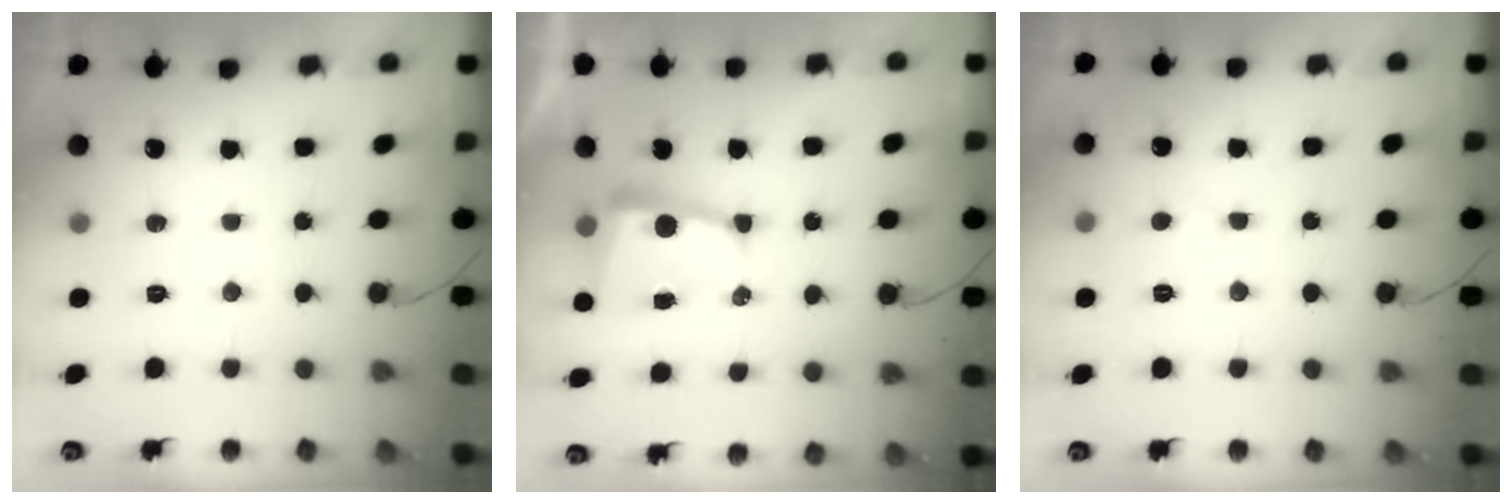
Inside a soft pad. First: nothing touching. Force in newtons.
{"total": 7.2, "press": 7.1, "slide": 1.0}
{"total": 2.0, "press": 2.0, "slide": 0.2}